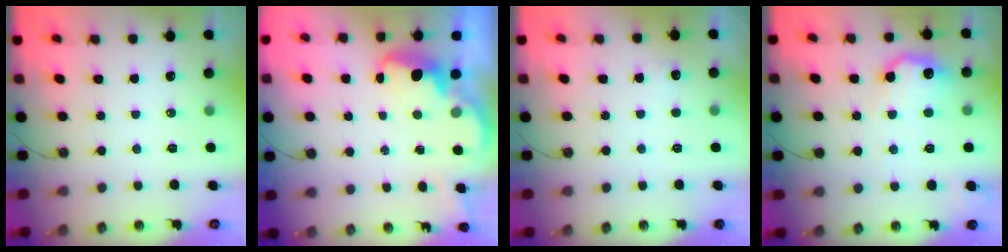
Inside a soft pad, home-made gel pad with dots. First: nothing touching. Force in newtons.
{"total": 2.9, "press": 2.9, "slide": 0.6}
{"total": 2.7, "press": 2.5, "slide": 1.0}
{"total": 12.3, "press": 12.2, "slide": 0.6}